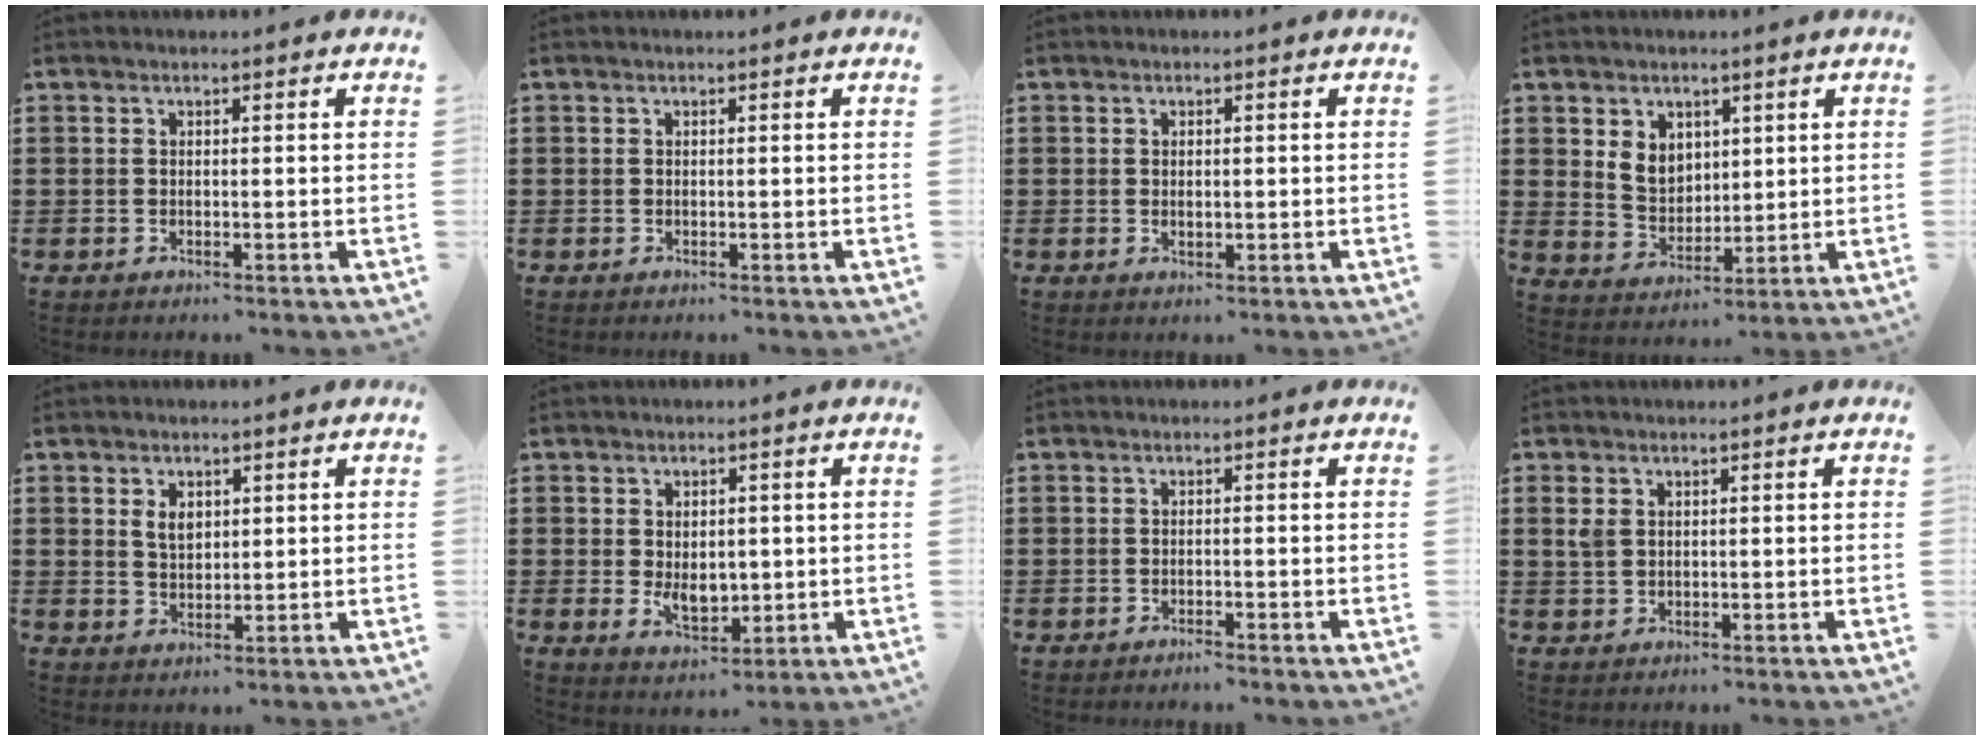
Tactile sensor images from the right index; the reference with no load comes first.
{"total": 0.0}
{"total": 0.9, "force": [0.1, 0.5, 0.7], "torque": [-0.014, 0.004, 0.001]}
{"total": 5.2, "force": [2.4, 4.2, 1.9], "torque": [-0.046, 0.010, 0.044]}
{"total": 3.0, "force": [1.3, 1.9, 1.9], "torque": [-0.036, 0.004, 0.021]}
{"total": 4.6, "force": [0.1, 3.2, 3.4], "torque": [-0.052, 0.001, 0.000]}
{"total": 0.8, "force": [-0.8, 0.0, 0.2], "torque": [-0.006, -0.003, -0.015]}
{"total": 2.2, "force": [1.0, 1.5, 1.3], "torque": [-0.029, 0.007, 0.018]}